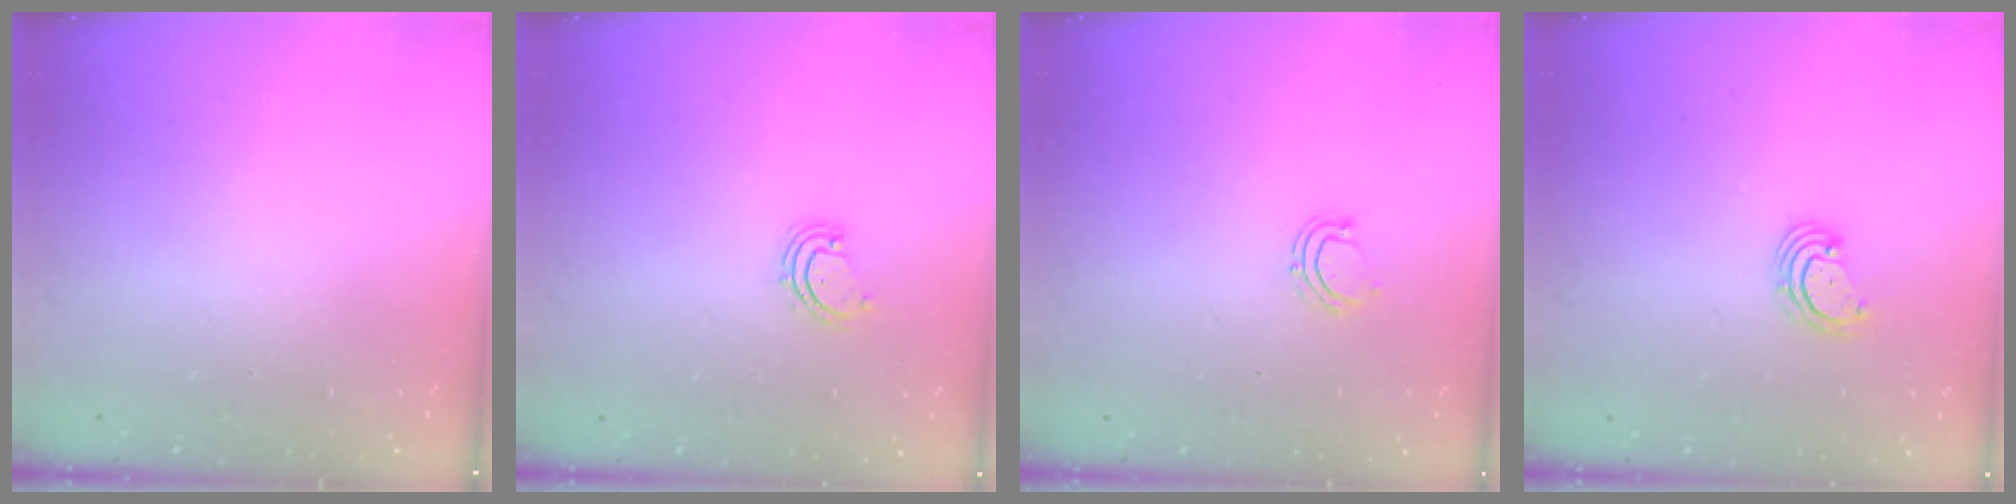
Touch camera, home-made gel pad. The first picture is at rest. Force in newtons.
{"total": 2.6, "press": 2.6, "slide": 0.3}
{"total": 5.0, "press": 4.9, "slide": 0.7}
{"total": 3.3, "press": 3.3, "slide": 0.5}